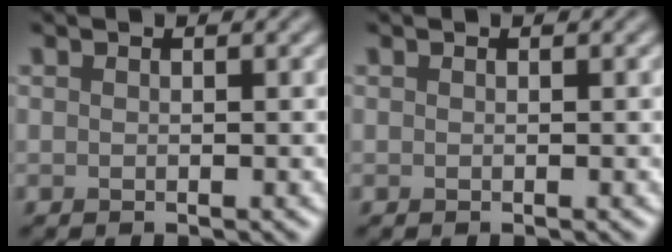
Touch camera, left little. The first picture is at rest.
{"total": 0.0}